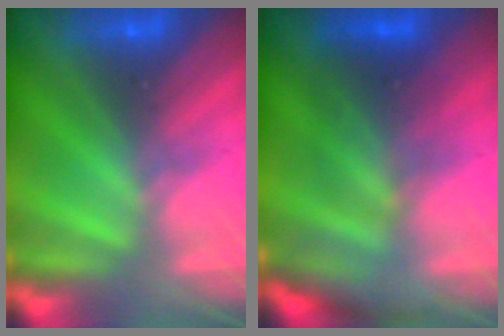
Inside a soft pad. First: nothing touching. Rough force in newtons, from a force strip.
{"total": 2.6}